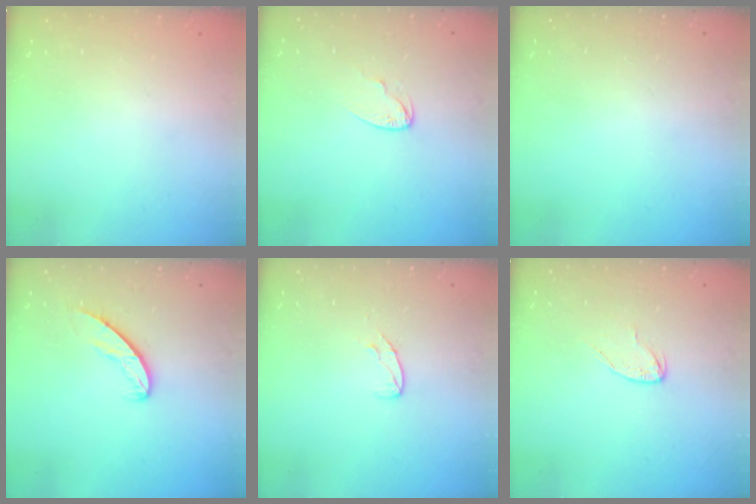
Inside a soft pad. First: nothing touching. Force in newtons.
{"total": 3.7, "press": 3.7, "slide": 0.3}
{"total": 0.0}
{"total": 5.9, "press": 5.9, "slide": 0.4}
{"total": 4.2, "press": 4.2, "slide": 0.4}
{"total": 4.7, "press": 4.7, "slide": 0.4}